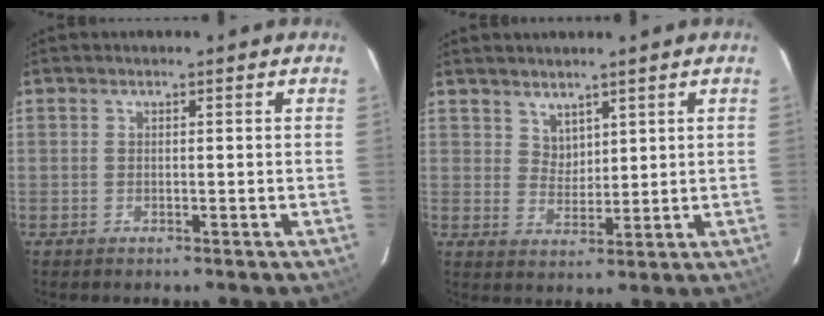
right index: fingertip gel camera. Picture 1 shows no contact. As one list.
[{"total": 3.6, "force": [2.8, 2.2, 0.6], "torque": [-0.002, 0.006, 0.057]}]